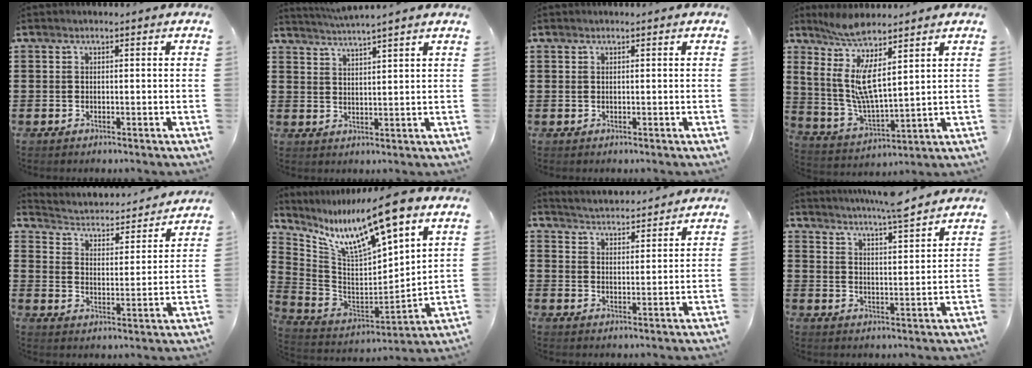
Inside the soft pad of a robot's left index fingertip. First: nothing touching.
{"total": 3.1, "force": [2.9, -0.9, 0.5], "torque": [-0.020, -0.015, 0.051]}
{"total": 0.0}
{"total": 9.5, "force": [4.8, 2.3, 7.9], "torque": [-0.184, -0.034, 0.082]}
{"total": 2.2, "force": [2.1, 0.4, 0.2], "torque": [-0.022, -0.027, 0.024]}
{"total": 13.1, "force": [8.8, 2.4, 9.4], "torque": [-0.191, -0.055, 0.144]}
{"total": 3.6, "force": [3.6, -0.2, 0.0], "torque": [-0.015, -0.024, 0.061]}
{"total": 5.1, "force": [4.8, -0.7, 1.6], "torque": [-0.049, -0.032, 0.080]}